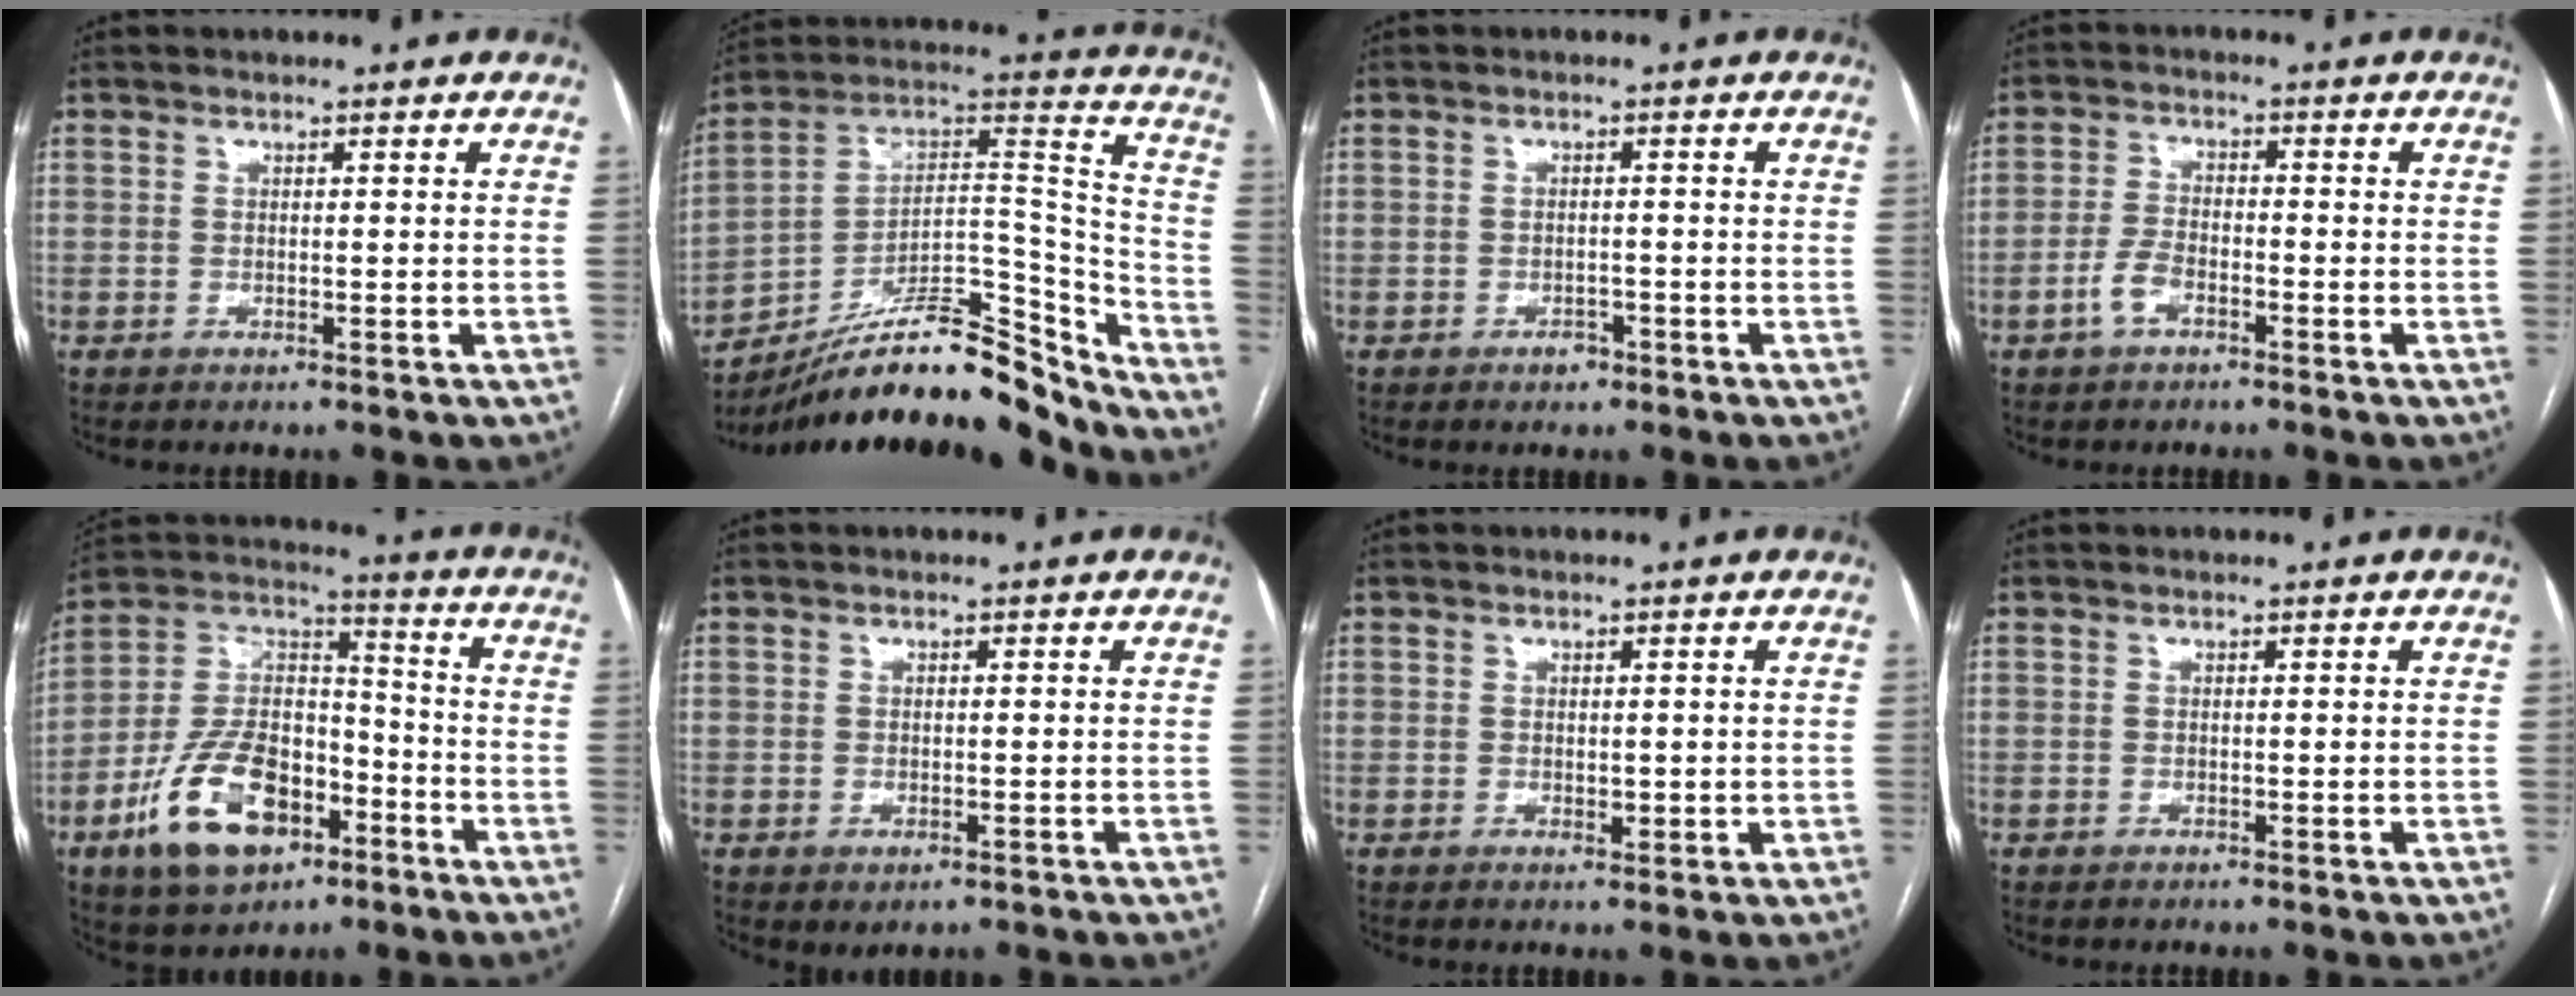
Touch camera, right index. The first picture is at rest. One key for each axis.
{"total": 24.1, "fx": -20.5, "fy": 5.1, "fz": 11.7, "tx": -0.166, "ty": 0.052, "tz": -0.327}
{"total": 1.8, "fx": -1.2, "fy": 1.3, "fz": 0.7, "tx": -0.009, "ty": 0.005, "tz": -0.011}
{"total": 4.0, "fx": -2.2, "fy": 1.7, "fz": 2.8, "tx": -0.064, "ty": 0.007, "tz": -0.042}
{"total": 16.9, "fx": -8.0, "fy": 9.1, "fz": 11.8, "tx": -0.239, "ty": 0.015, "tz": -0.135}
{"total": 1.8, "fx": -0.7, "fy": 1.1, "fz": 1.2, "tx": -0.019, "ty": -0.002, "tz": 0.001}
{"total": 1.4, "fx": -0.1, "fy": 0.8, "fz": 1.1, "tx": -0.013, "ty": -0.003, "tz": 0.002}
{"total": 0.0}